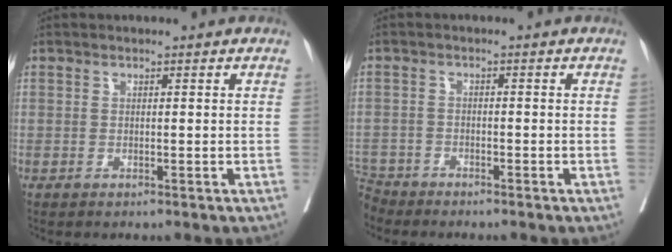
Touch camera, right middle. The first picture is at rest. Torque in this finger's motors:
{"motor_torque": [1.04, -1.10, 0.41, 0.02]}